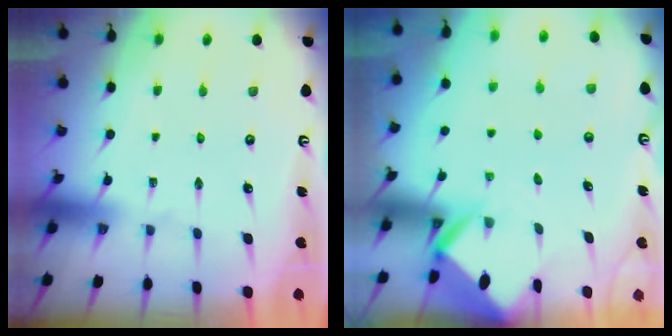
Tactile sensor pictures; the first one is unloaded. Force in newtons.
{"total": 3.1, "press": 3.1, "slide": 0.1}